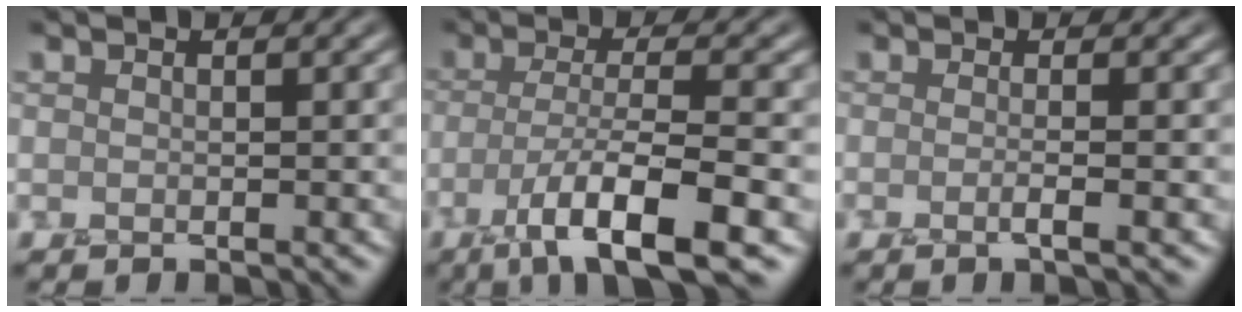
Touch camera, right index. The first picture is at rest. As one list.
[{"total": 7.6, "force": [-3.6, 1.6, 6.6], "torque": [-0.107, -0.003, -0.066]}, {"total": 1.9, "force": [-0.3, 0.6, 1.7], "torque": [-0.023, -0.005, -0.013]}]